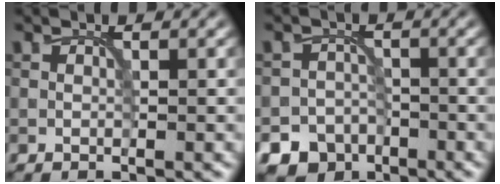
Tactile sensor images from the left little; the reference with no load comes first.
{"total": 6.1, "force": [-4.3, 4.3, 0.7], "torque": [0.015, -0.010, -0.070]}